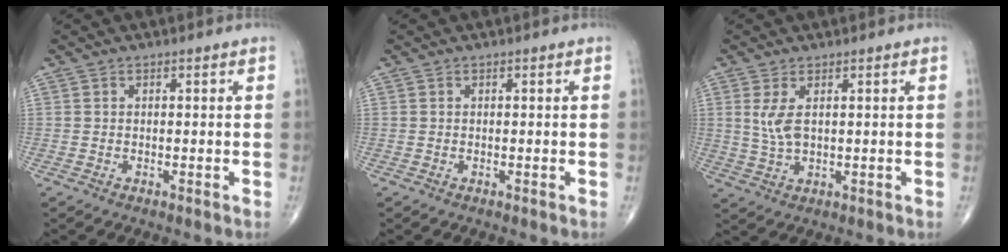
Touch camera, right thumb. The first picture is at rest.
{"total": 0.0}
{"total": 4.3, "force": [1.2, 1.9, 3.6], "torque": [-0.082, -0.005, 0.033]}